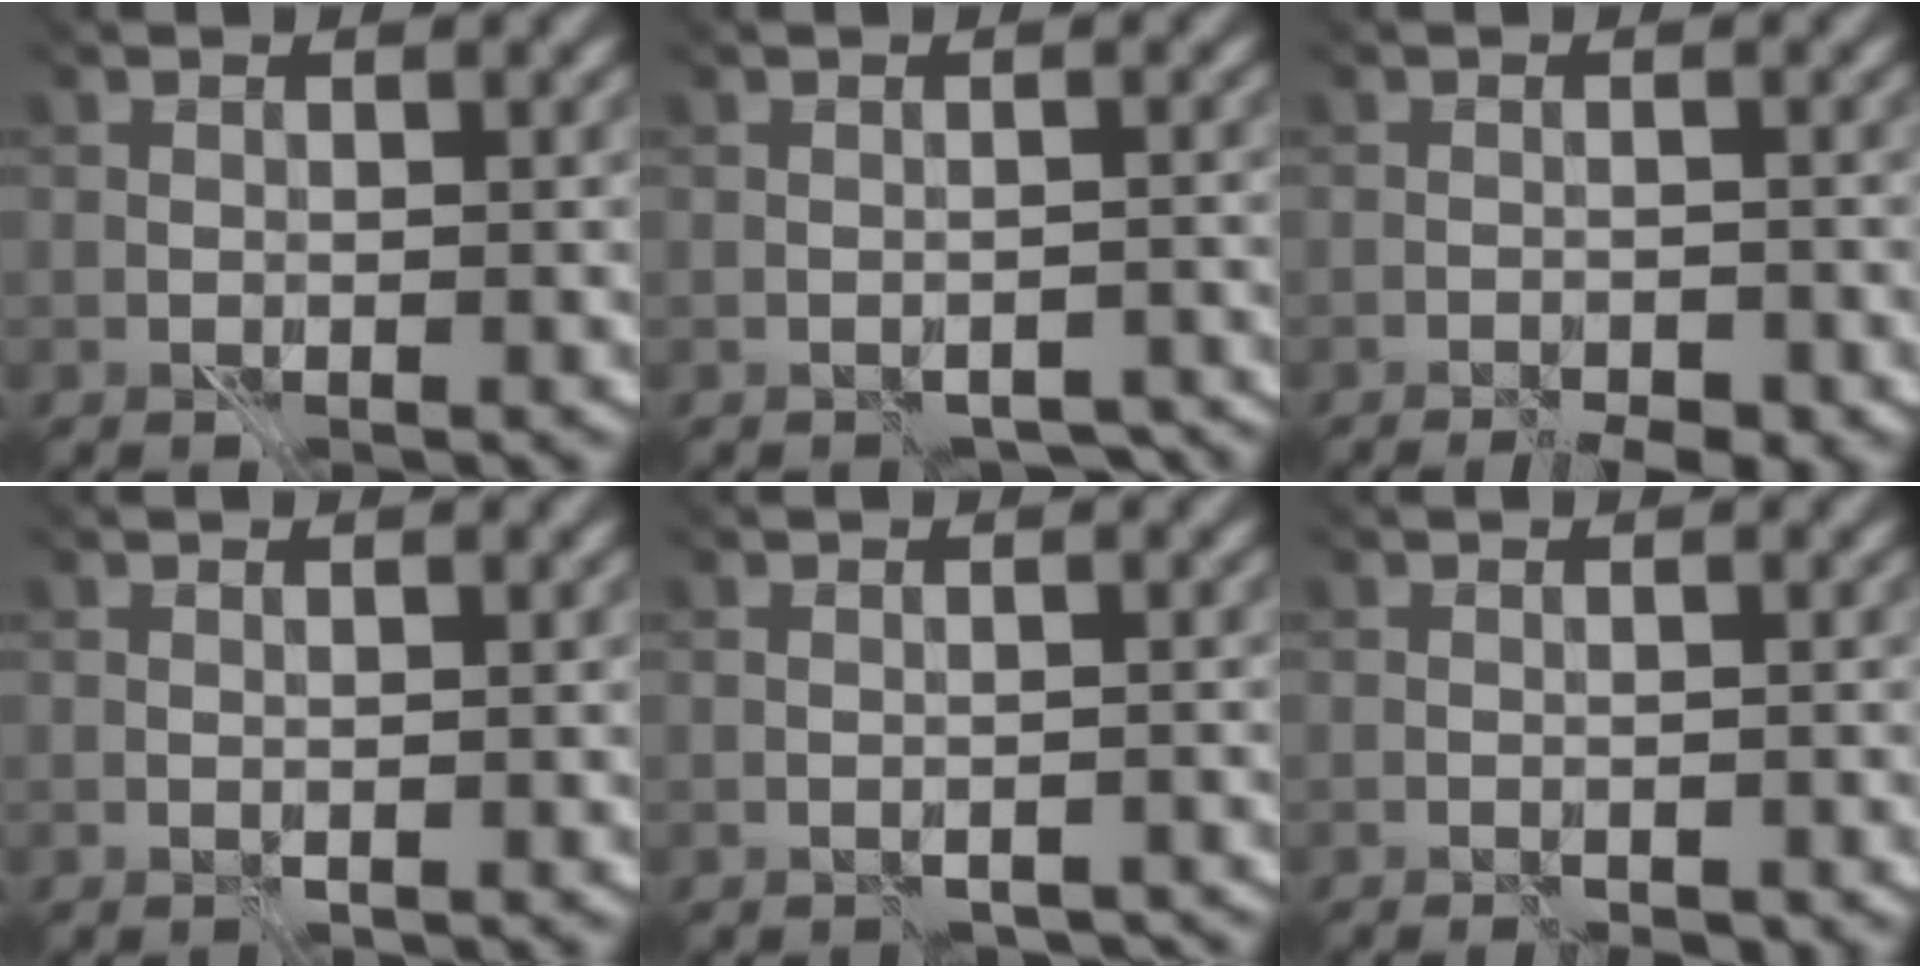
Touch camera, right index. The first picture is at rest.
{"total": 1.8, "force": [-1.6, 0.8, -0.2], "torque": [0.028, 0.003, -0.012]}
{"total": 3.4, "force": [-2.9, 0.7, 1.6], "torque": [-0.003, 0.006, -0.027]}
{"total": 0.6, "force": [0.3, -0.5, -0.1], "torque": [0.000, 0.002, 0.006]}
{"total": 0.7, "force": [-0.5, 0.1, -0.4], "torque": [0.020, 0.009, -0.006]}
{"total": 0.8, "force": [-0.7, -0.1, 0.4], "torque": [-0.001, -0.002, -0.008]}